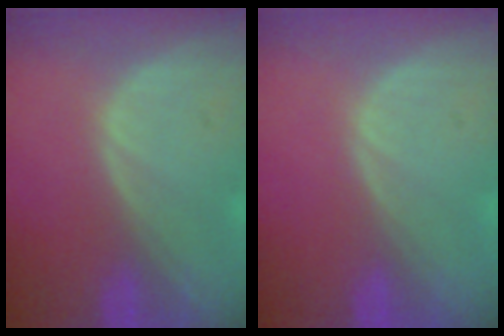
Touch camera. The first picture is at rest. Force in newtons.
{"total": 0.0}